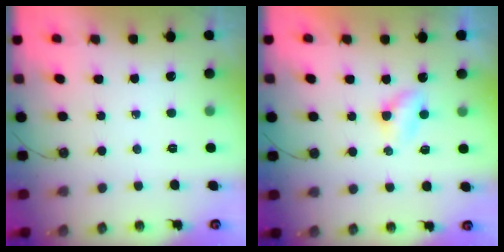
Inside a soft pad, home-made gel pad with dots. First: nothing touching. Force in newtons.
{"total": 2.7, "press": 2.7, "slide": 0.4}